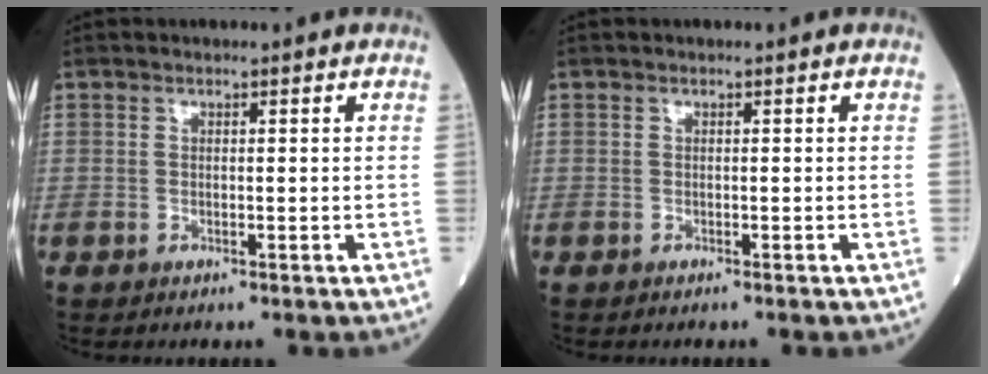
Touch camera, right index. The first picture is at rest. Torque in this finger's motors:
{"motor_torque": [-0.07, -0.06, 0.09, 0.02]}